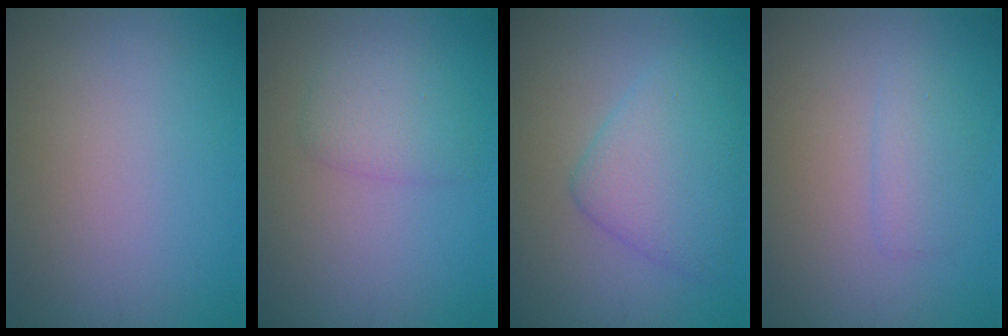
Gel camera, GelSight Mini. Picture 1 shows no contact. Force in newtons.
{"total": 2.3, "press": 2.3, "slide": 0.1}
{"total": 4.8, "press": 4.8, "slide": 0.3}
{"total": 1.7, "press": 1.7, "slide": 0.0}